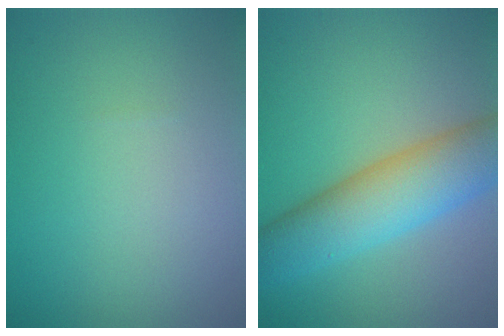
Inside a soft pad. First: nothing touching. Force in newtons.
{"total": 7.6, "press": 7.6, "slide": 0.1}